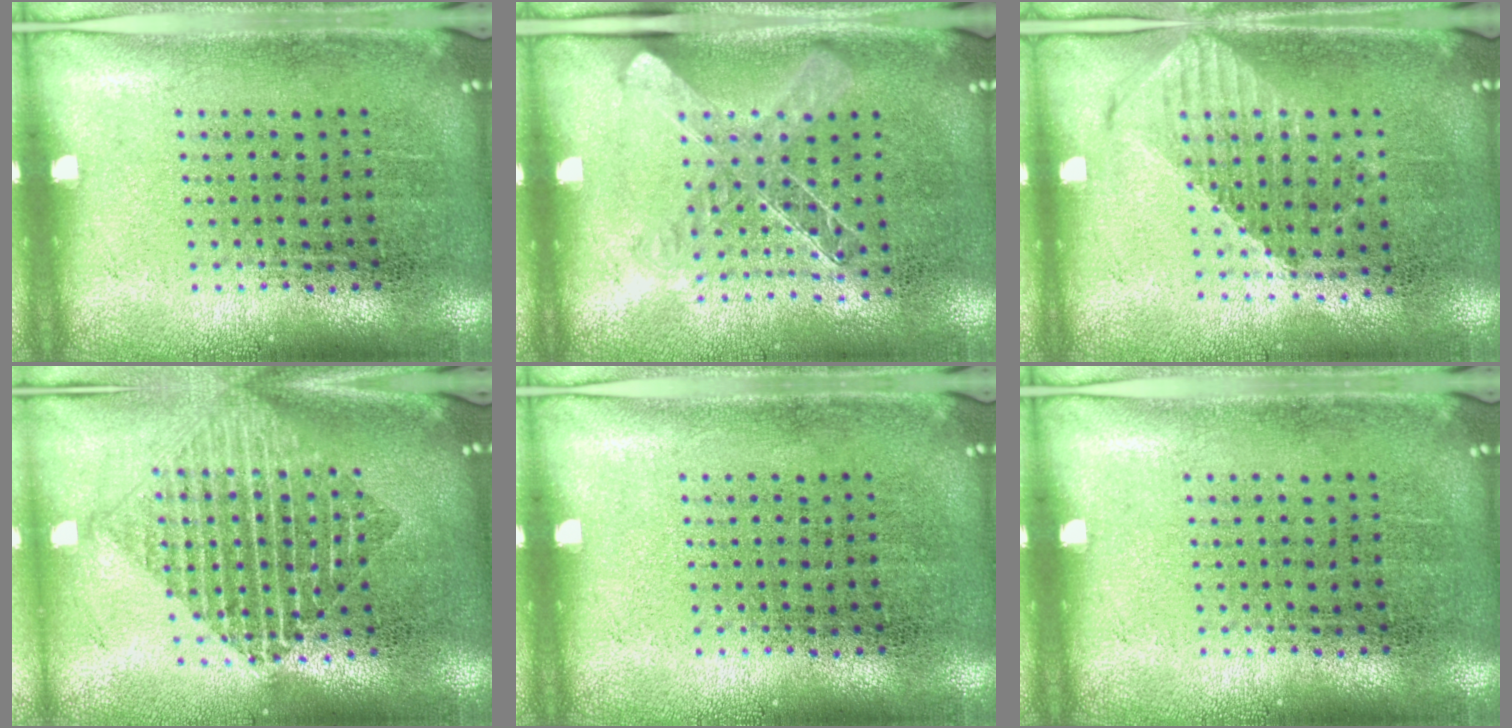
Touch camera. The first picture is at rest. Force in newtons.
{"total": 1.3, "press": 1.1, "slide": 0.7}
{"total": 1.2, "press": 1.1, "slide": 0.5}
{"total": 1.9, "press": 1.6, "slide": 1.1}
{"total": 0.0}
{"total": 0.0}